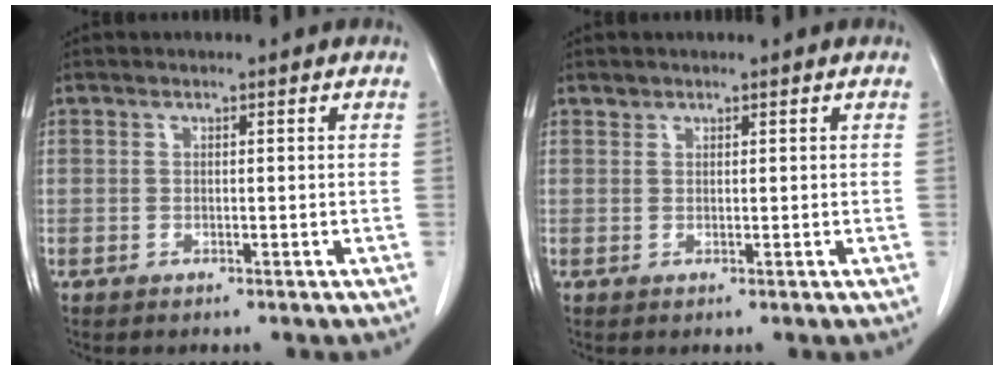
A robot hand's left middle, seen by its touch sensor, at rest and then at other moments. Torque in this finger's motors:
{"motor_torque": [0.02, -0.03, 0.01, 0.01]}